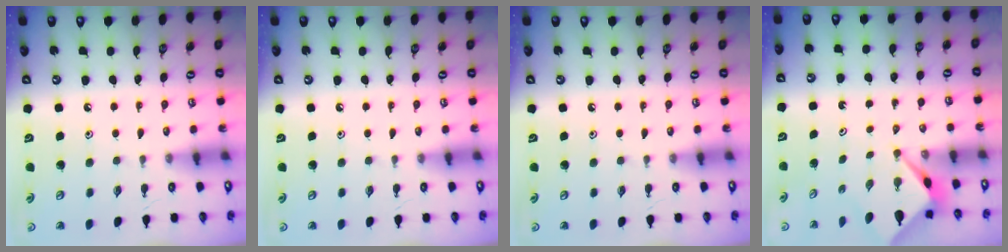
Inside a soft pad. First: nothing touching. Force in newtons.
{"total": 0.0}
{"total": 0.0}
{"total": 2.7, "press": 2.7, "slide": 0.2}